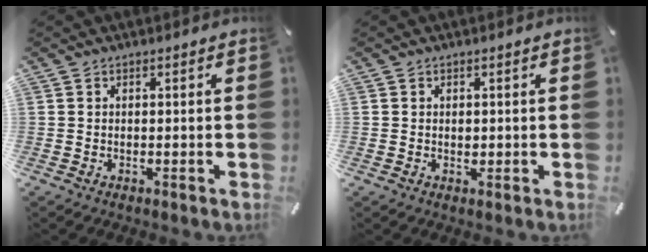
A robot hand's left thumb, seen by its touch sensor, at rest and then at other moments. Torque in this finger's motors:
{"motor_torque": [0.46, 0.51, 0.05, -0.19, 0.08]}